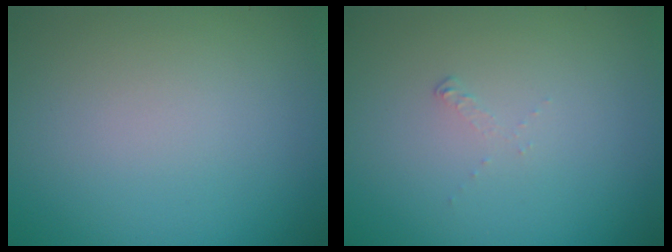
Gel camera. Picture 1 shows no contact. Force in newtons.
{"total": 0.6, "press": 0.2, "slide": 0.6}